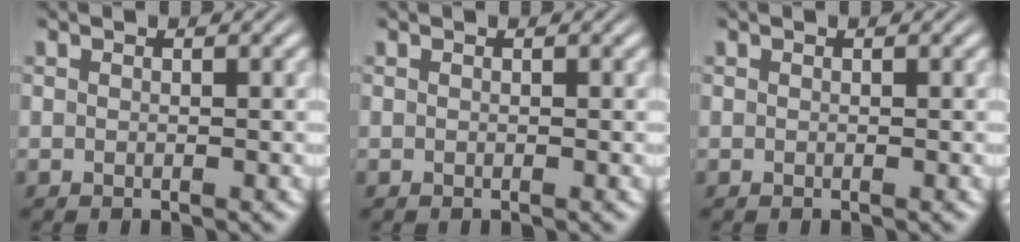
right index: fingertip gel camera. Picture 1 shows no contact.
{"total": 0.0}
{"total": 0.0}